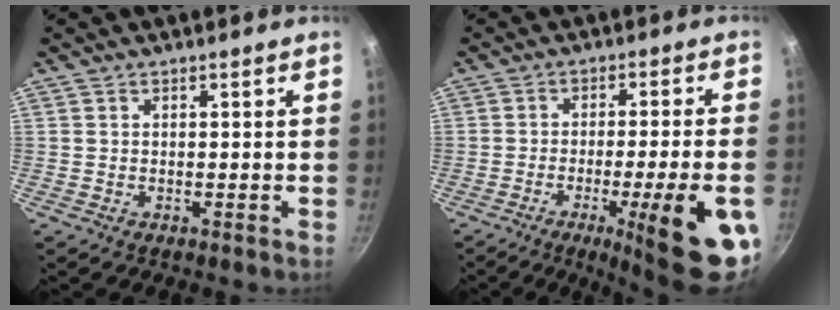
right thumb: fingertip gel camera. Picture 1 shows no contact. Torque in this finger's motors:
{"motor_torque": [2.43, 2.55, 1.40, -1.37, 0.43]}